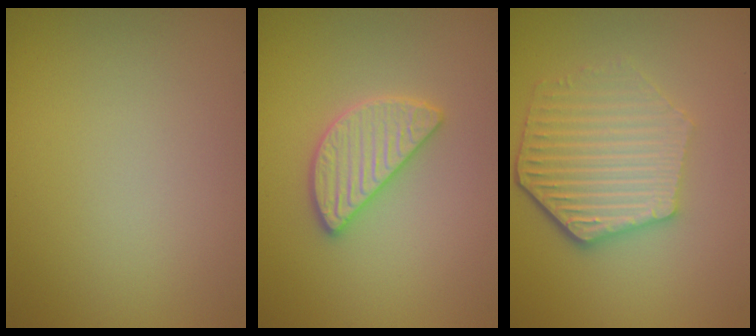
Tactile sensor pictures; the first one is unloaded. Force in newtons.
{"total": 3.0, "press": 3.0, "slide": 0.2}
{"total": 6.1, "press": 4.5, "slide": 4.1}